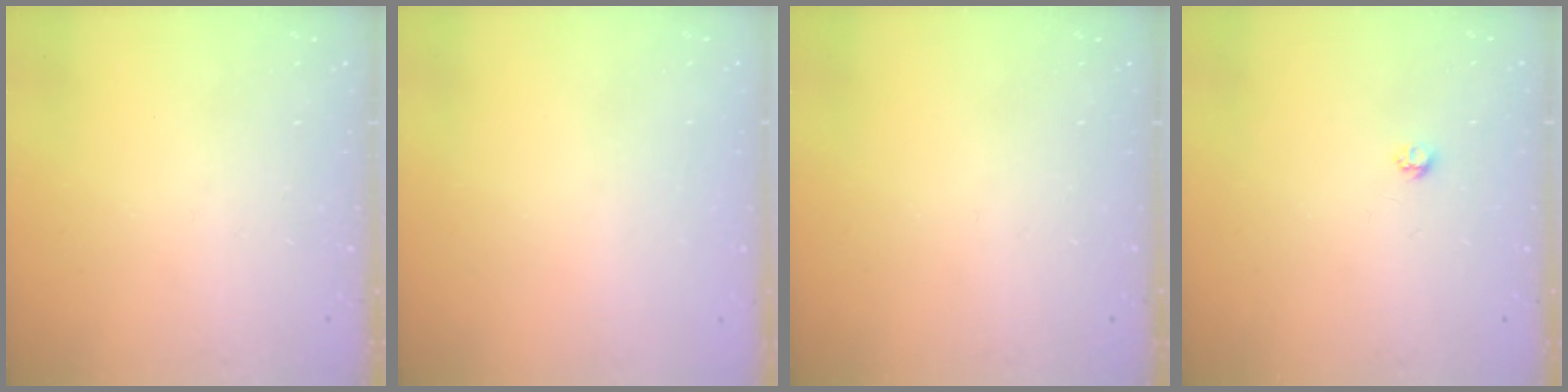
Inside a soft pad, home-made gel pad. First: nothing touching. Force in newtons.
{"total": 0.9, "press": 0.9, "slide": 0.1}
{"total": 0.0}
{"total": 2.7, "press": 2.7, "slide": 0.4}